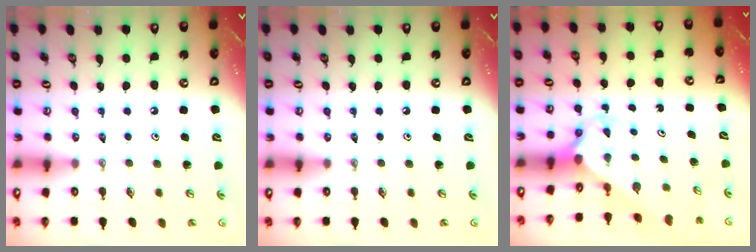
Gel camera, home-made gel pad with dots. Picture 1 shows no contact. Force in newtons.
{"total": 0.0}
{"total": 2.4, "press": 2.3, "slide": 0.3}